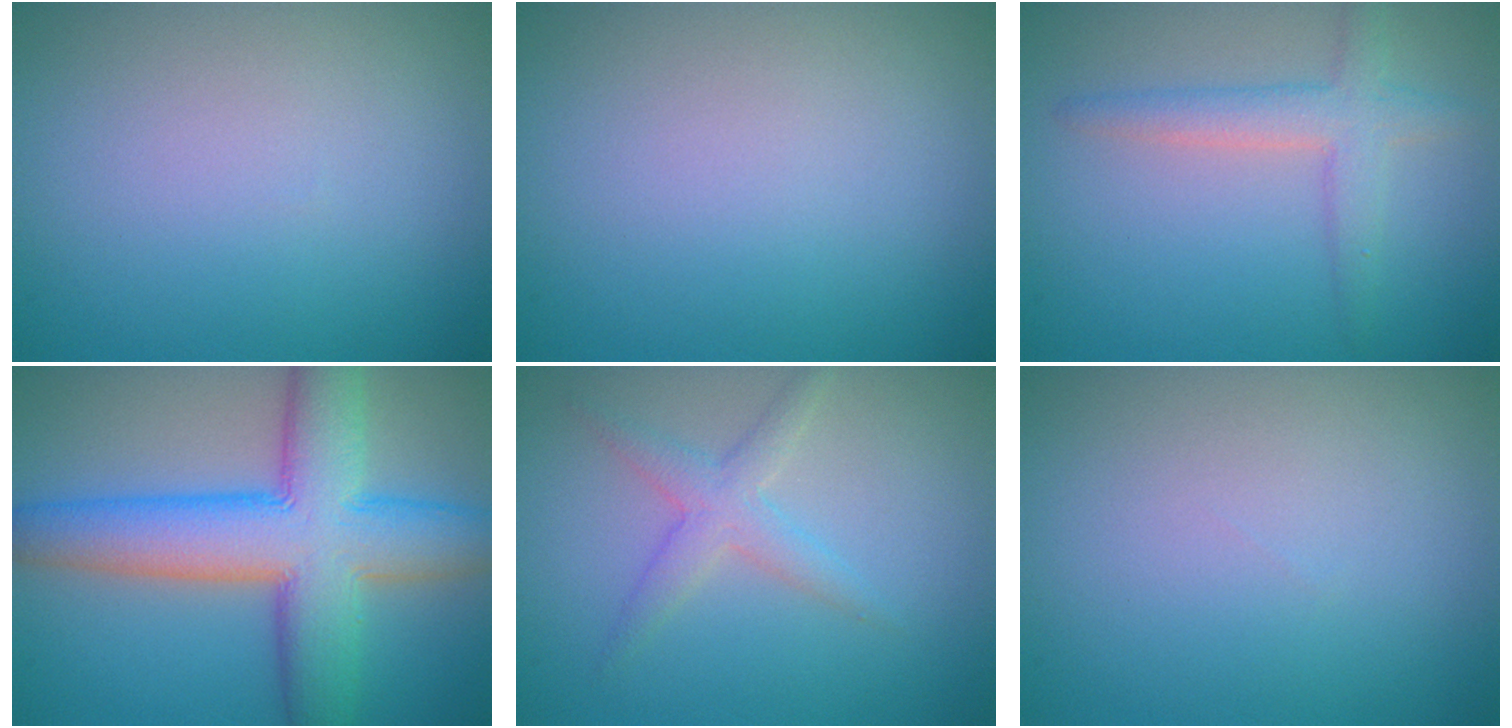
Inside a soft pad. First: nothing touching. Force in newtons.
{"total": 0.0}
{"total": 3.0, "press": 3.0, "slide": 0.1}
{"total": 10.5, "press": 10.5, "slide": 0.4}
{"total": 2.4, "press": 2.4, "slide": 0.1}
{"total": 0.0}